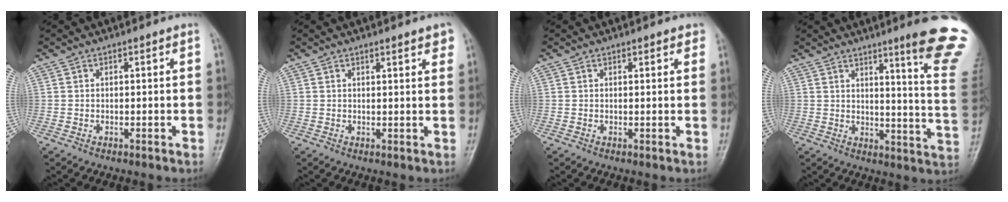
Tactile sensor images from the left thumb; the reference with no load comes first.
{"total": 3.0, "force": [2.3, 0.6, 1.8], "torque": [-0.011, -0.008, 0.027]}
{"total": 1.9, "force": [1.4, 0.8, 1.0], "torque": [0.000, -0.001, 0.012]}
{"total": 16.9, "force": [11.2, 0.4, 12.7], "torque": [-0.135, -0.085, 0.134]}